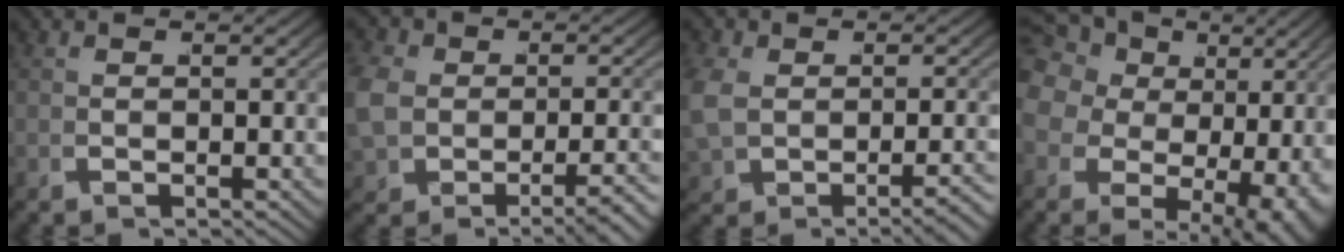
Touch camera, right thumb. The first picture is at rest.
{"total": 4.5, "force": [-1.7, 3.4, 2.5], "torque": [-0.064, -0.011, -0.023]}
{"total": 3.4, "force": [-1.3, 2.4, 2.0], "torque": [-0.054, -0.008, -0.013]}
{"total": 12.8, "force": [3.7, 9.3, 7.9], "torque": [-0.144, -0.013, 0.061]}